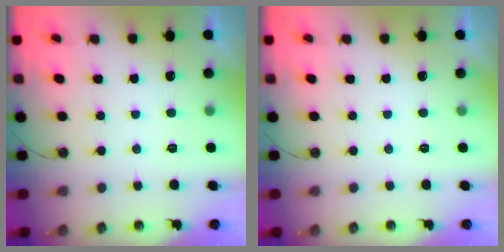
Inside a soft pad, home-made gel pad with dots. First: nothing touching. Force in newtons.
{"total": 0.0}